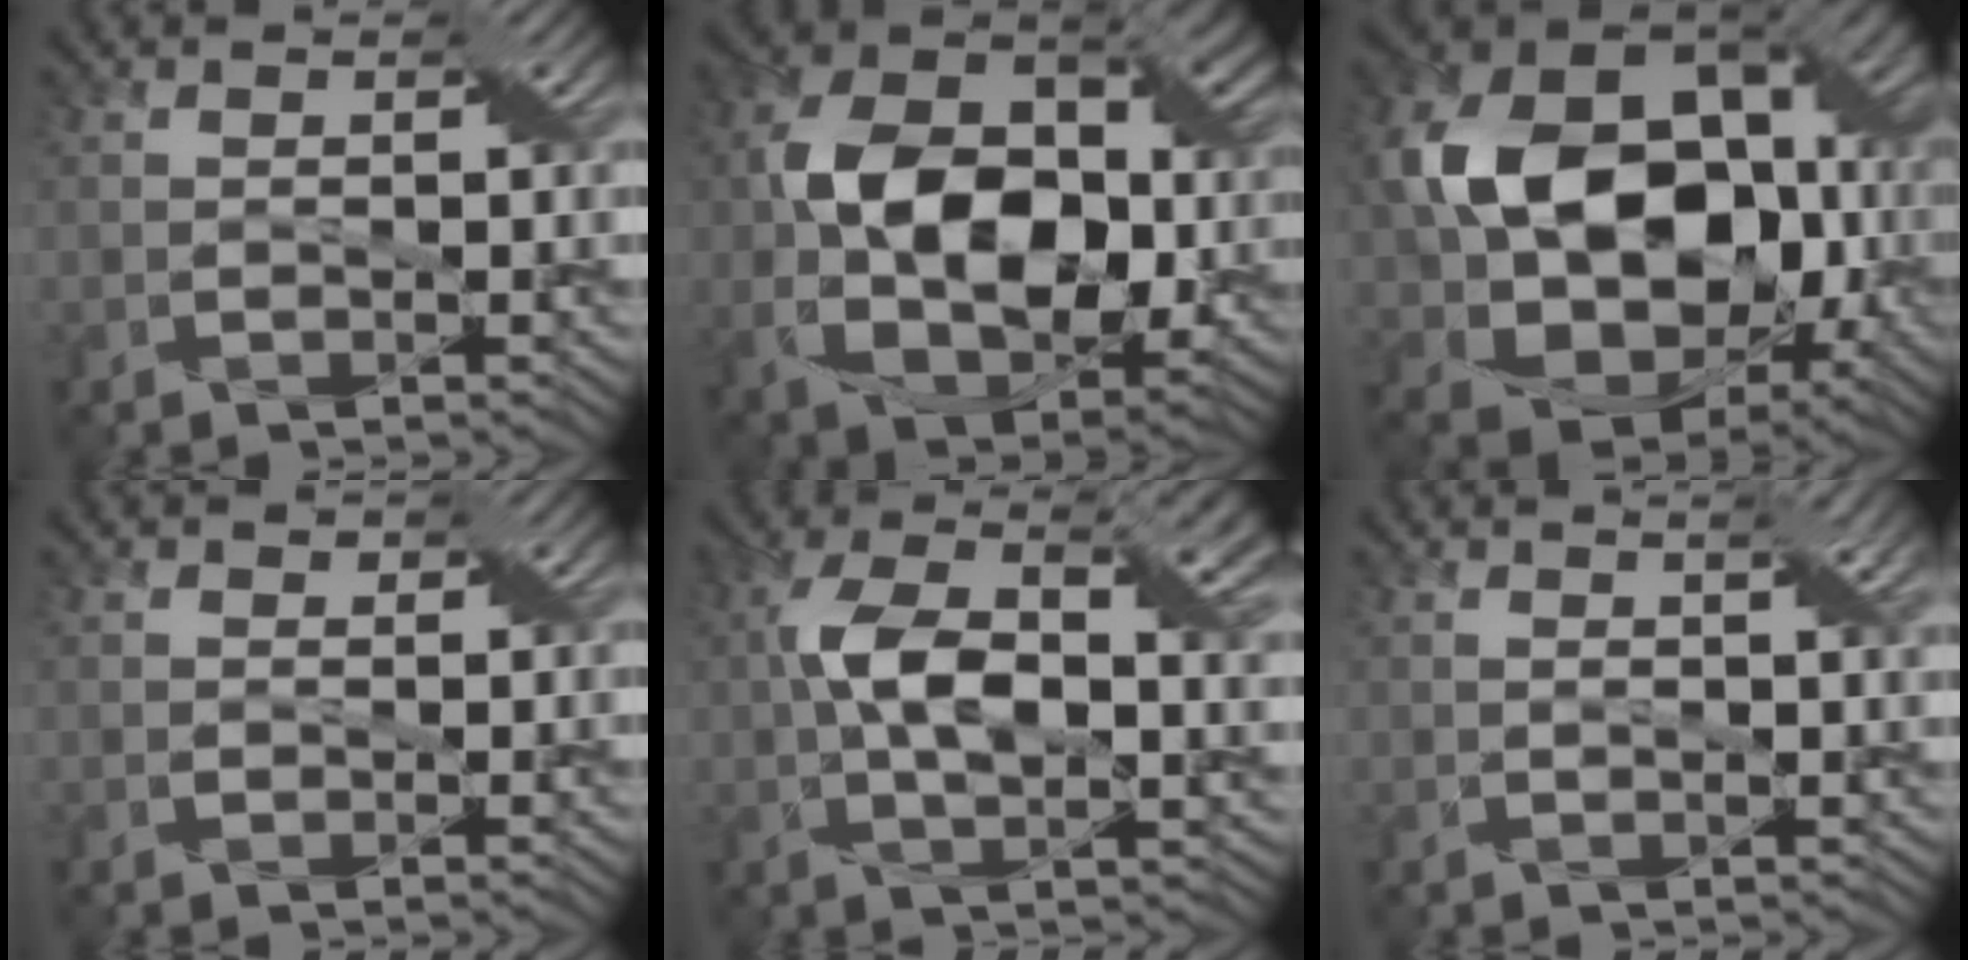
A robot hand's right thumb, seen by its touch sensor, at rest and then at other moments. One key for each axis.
{"total": 14.5, "fx": 0.4, "fy": 9.9, "fz": 10.7, "tx": -0.205, "ty": 0.003, "tz": 0.009}
{"total": 18.3, "fx": 0.0, "fy": 13.8, "fz": 12.0, "tx": -0.232, "ty": -0.014, "tz": 0.012}
{"total": 0.9, "fx": 0.3, "fy": 0.8, "fz": 0.1, "tx": -0.008, "ty": 0.000, "tz": 0.006}
{"total": 12.4, "fx": 1.4, "fy": 6.1, "fz": 10.7, "tx": -0.201, "ty": 0.011, "tz": 0.021}
{"total": 2.9, "fx": 1.3, "fy": 0.5, "fz": 2.5, "tx": -0.042, "ty": -0.001, "tz": 0.022}